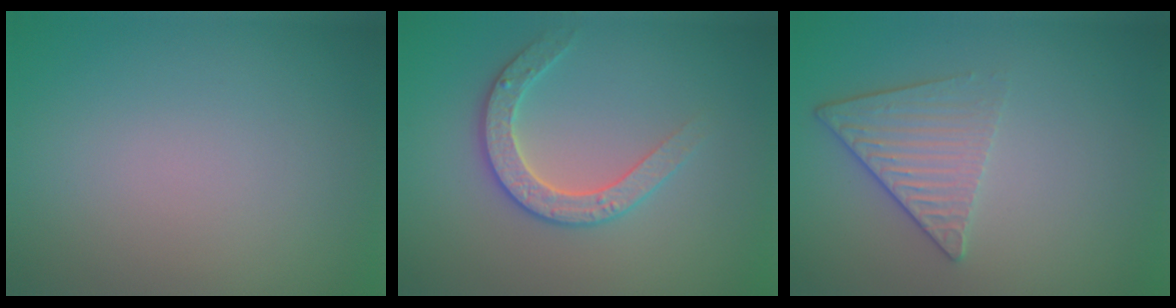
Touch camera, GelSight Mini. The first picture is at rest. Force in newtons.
{"total": 2.8, "press": 2.8, "slide": 0.3}
{"total": 3.3, "press": 2.9, "slide": 1.6}